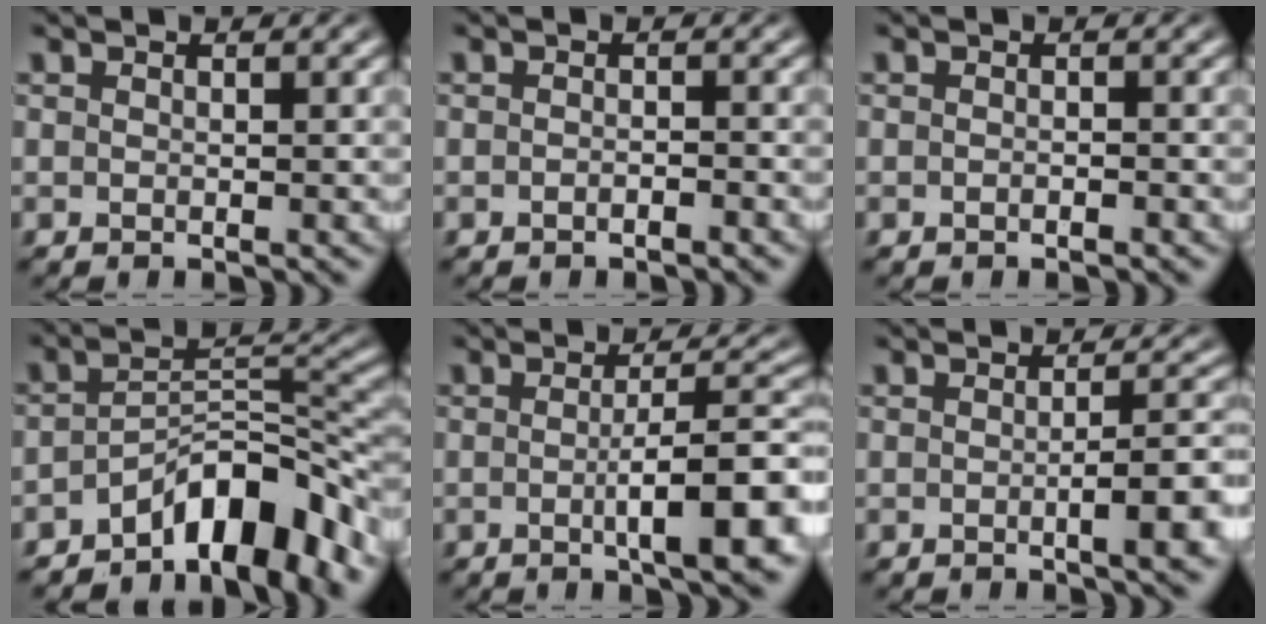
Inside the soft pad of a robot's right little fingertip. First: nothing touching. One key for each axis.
{"total": 0.8, "fx": -0.8, "fy": 0.0, "fz": 0.2, "tx": 0.001, "ty": 0.002, "tz": -0.016}
{"total": 0.5, "fx": -0.5, "fy": -0.1, "fz": 0.1, "tx": -0.002, "ty": -0.001, "tz": -0.009}
{"total": 8.3, "fx": -5.0, "fy": 3.3, "fz": 5.7, "tx": -0.077, "ty": -0.010, "tz": -0.073}
{"total": 6.3, "fx": -2.0, "fy": 1.2, "fz": 5.8, "tx": -0.069, "ty": 0.001, "tz": -0.030}
{"total": 3.5, "fx": -1.2, "fy": 0.6, "fz": 3.3, "tx": -0.035, "ty": 0.000, "tz": -0.021}